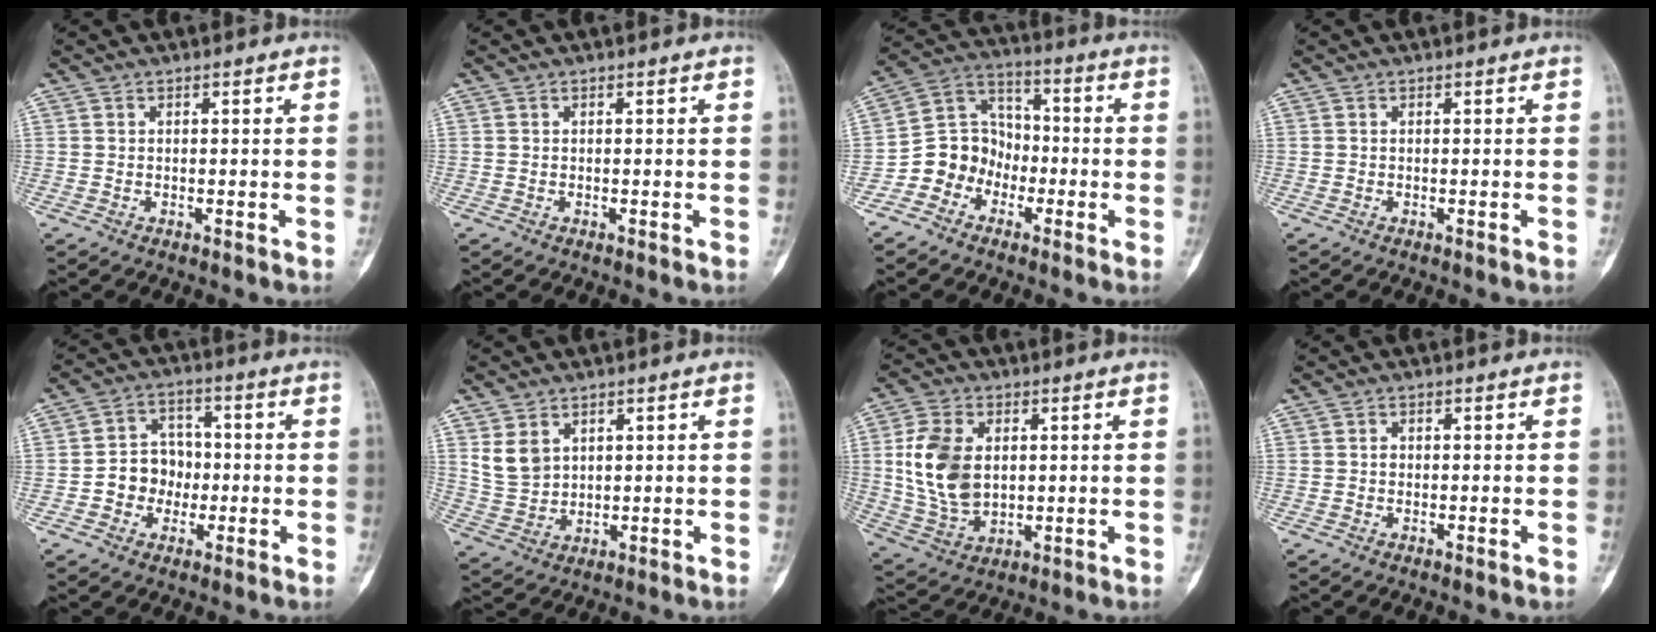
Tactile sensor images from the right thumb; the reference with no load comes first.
{"total": 0.0}
{"total": 10.1, "force": [-4.1, 8.8, 2.8], "torque": [-0.011, 0.069, -0.087]}
{"total": 0.0}
{"total": 7.8, "force": [-1.5, 6.8, 3.5], "torque": [-0.014, 0.027, -0.034]}
{"total": 6.0, "force": [2.8, 4.3, 3.1], "torque": [-0.050, -0.013, 0.069]}
{"total": 13.3, "force": [1.8, 9.0, 9.7], "torque": [-0.178, -0.007, 0.042]}
{"total": 0.6, "force": [-0.2, 0.4, 0.4], "torque": [-0.001, 0.002, -0.005]}